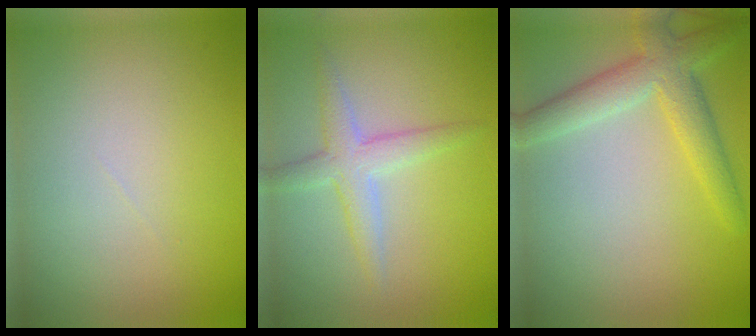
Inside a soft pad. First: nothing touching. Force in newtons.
{"total": 2.9, "press": 2.9, "slide": 0.1}
{"total": 4.4, "press": 4.4, "slide": 0.2}